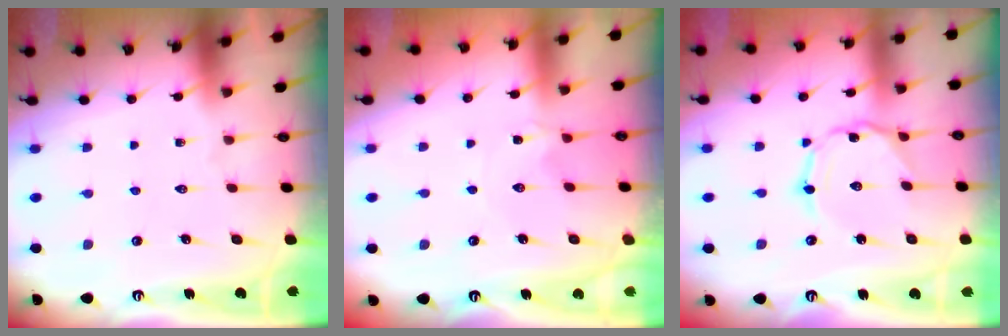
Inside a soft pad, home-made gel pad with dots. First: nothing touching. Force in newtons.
{"total": 0.0}
{"total": 1.7, "press": 1.7, "slide": 0.3}